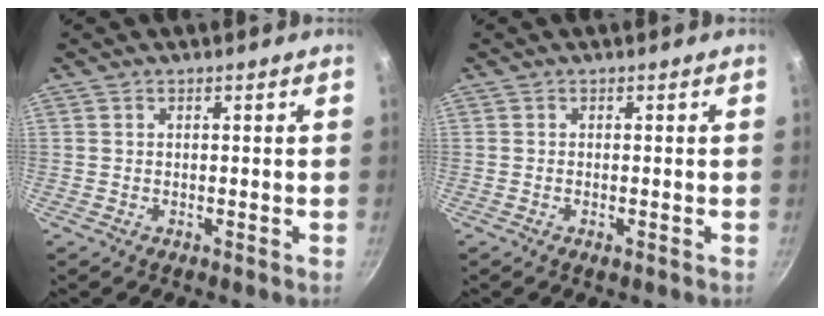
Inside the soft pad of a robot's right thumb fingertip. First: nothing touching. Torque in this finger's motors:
{"motor_torque": [-0.64, 0.38, -0.01, 0.25, -0.02]}